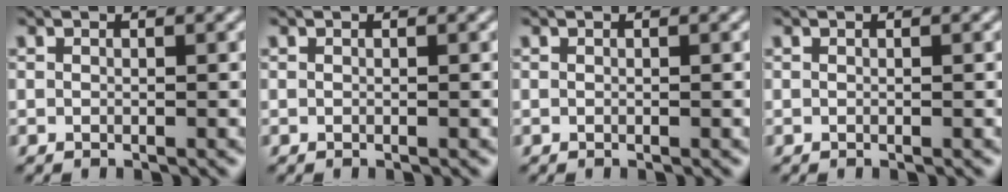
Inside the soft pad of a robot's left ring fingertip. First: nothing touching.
{"total": 0.0}
{"total": 0.0}
{"total": 0.0}